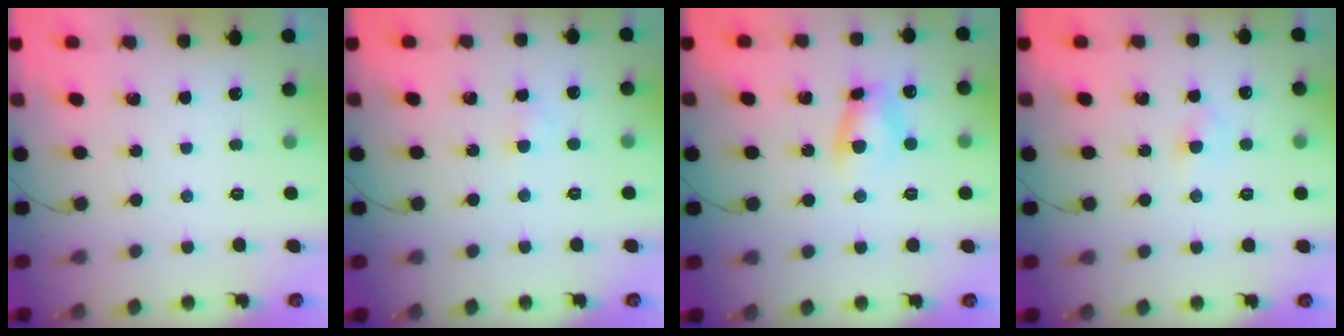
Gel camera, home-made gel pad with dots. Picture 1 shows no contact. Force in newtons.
{"total": 1.8, "press": 1.5, "slide": 0.9}
{"total": 5.8, "press": 5.8, "slide": 0.2}
{"total": 2.8, "press": 2.7, "slide": 1.0}